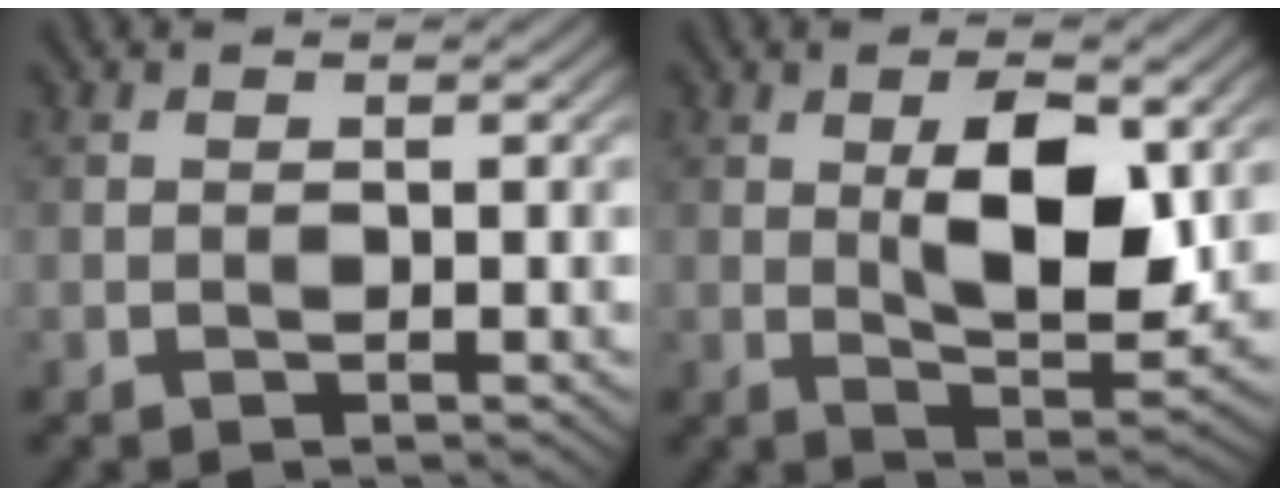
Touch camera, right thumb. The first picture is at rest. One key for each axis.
{"total": 9.6, "fx": 1.9, "fy": 4.1, "fz": 8.4, "tx": -0.141, "ty": -0.004, "tz": 0.036}